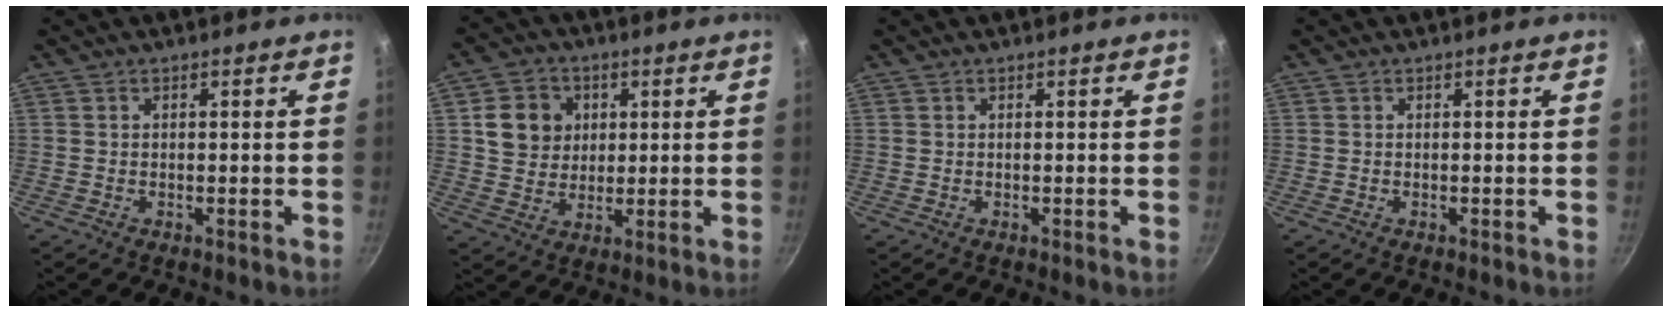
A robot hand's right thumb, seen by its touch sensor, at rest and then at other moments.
{"total": 8.8, "force": [2.2, 7.8, 3.5], "torque": [-0.030, 0.004, 0.036]}
{"total": 0.0}
{"total": 0.0}